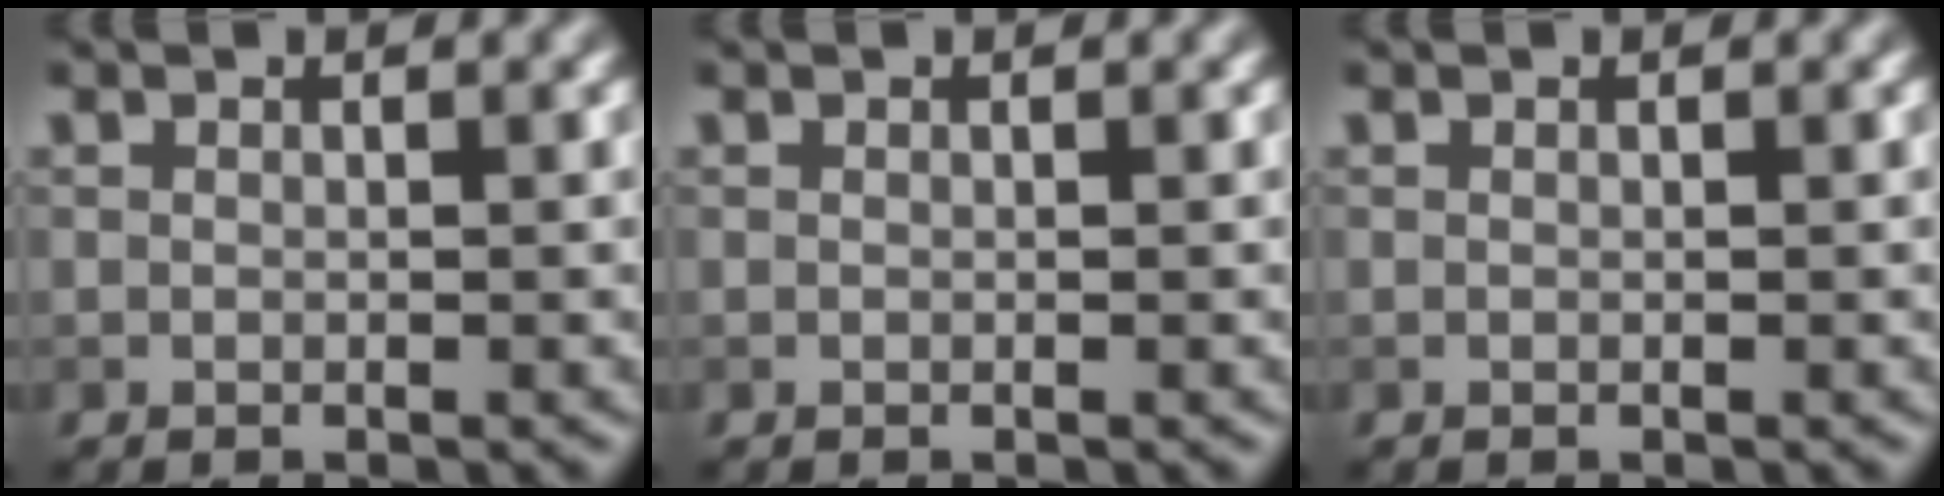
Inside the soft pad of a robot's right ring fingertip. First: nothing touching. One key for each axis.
{"total": 0.0}
{"total": 0.0}